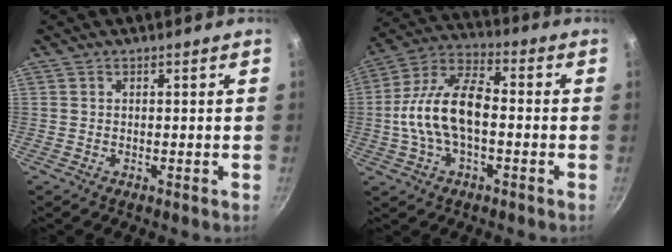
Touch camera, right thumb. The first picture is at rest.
{"total": 14.7, "force": [-1.6, 7.5, 12.5], "torque": [-0.221, 0.041, -0.044]}